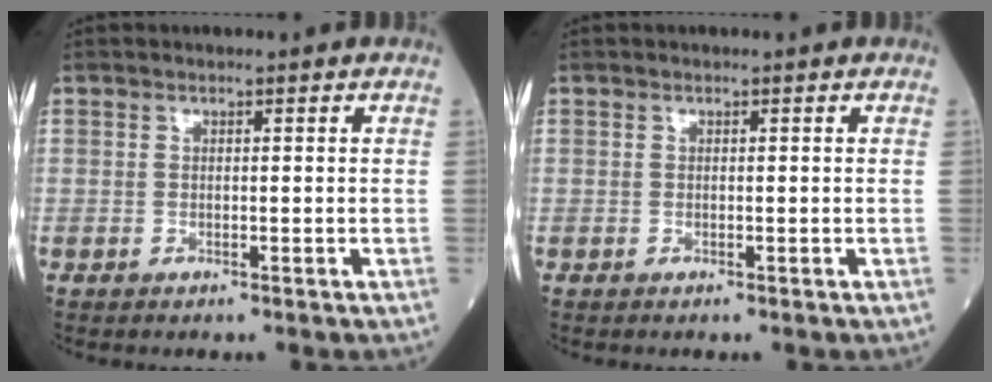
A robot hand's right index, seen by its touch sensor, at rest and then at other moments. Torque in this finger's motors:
{"motor_torque": [0.02, -0.02, 0.00, -0.01]}